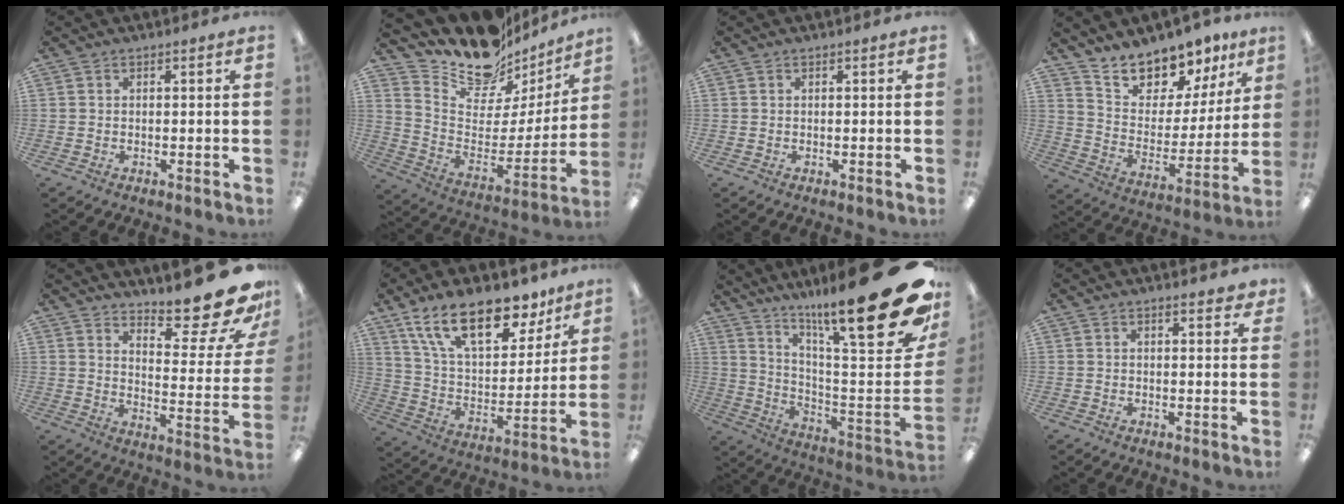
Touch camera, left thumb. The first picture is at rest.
{"total": 17.9, "force": [15.4, 7.3, 5.6], "torque": [-0.100, -0.127, 0.267]}
{"total": 0.0}
{"total": 13.0, "force": [11.8, 5.1, 1.9], "torque": [-0.049, -0.108, 0.216]}
{"total": 17.0, "force": [13.4, 4.1, 9.6], "torque": [-0.124, -0.116, 0.217]}
{"total": 21.4, "force": [14.5, 9.8, 12.3], "torque": [-0.207, -0.077, 0.256]}
{"total": 30.0, "force": [17.9, 5.3, 23.5], "torque": [-0.314, -0.137, 0.296]}
{"total": 2.3, "force": [1.9, 0.5, 1.1], "torque": [-0.017, -0.004, 0.033]}